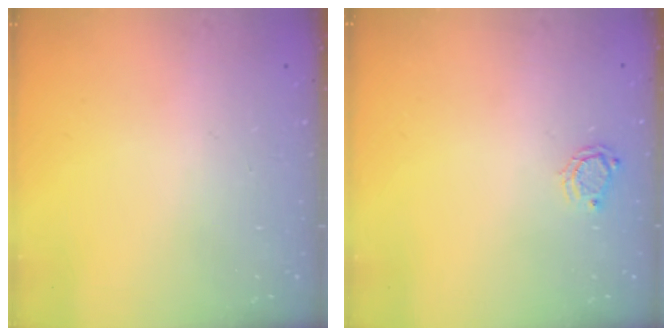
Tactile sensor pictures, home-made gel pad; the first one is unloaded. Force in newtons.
{"total": 3.9, "press": 3.9, "slide": 0.4}